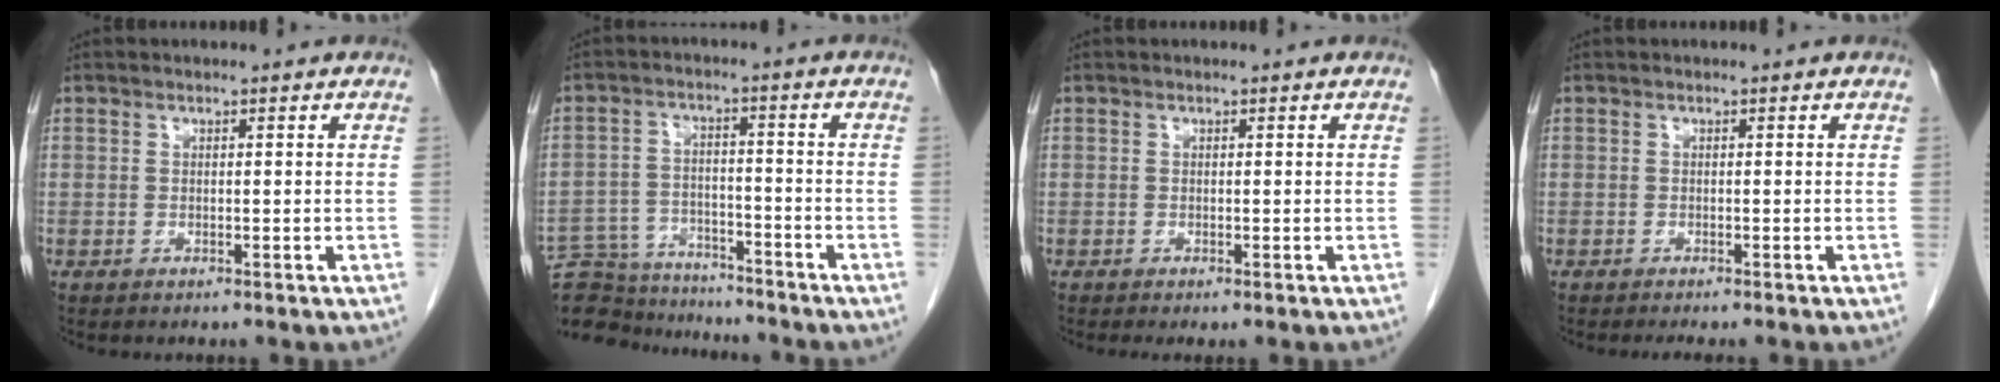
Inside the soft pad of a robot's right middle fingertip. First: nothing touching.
{"total": 14.3, "force": [-13.3, 4.2, 2.8], "torque": [-0.059, 0.021, -0.199]}
{"total": 0.6, "force": [-0.4, 0.0, 0.5], "torque": [-0.011, -0.004, -0.005]}
{"total": 2.4, "force": [-2.1, 0.0, 1.2], "torque": [-0.014, -0.004, -0.026]}